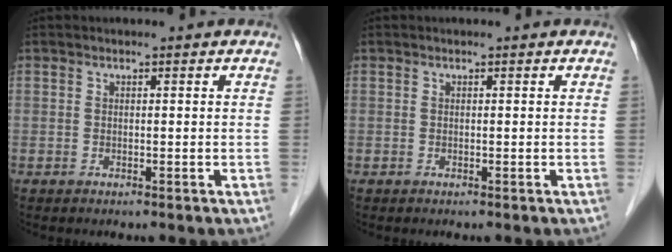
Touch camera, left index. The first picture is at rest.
{"total": 0.0}